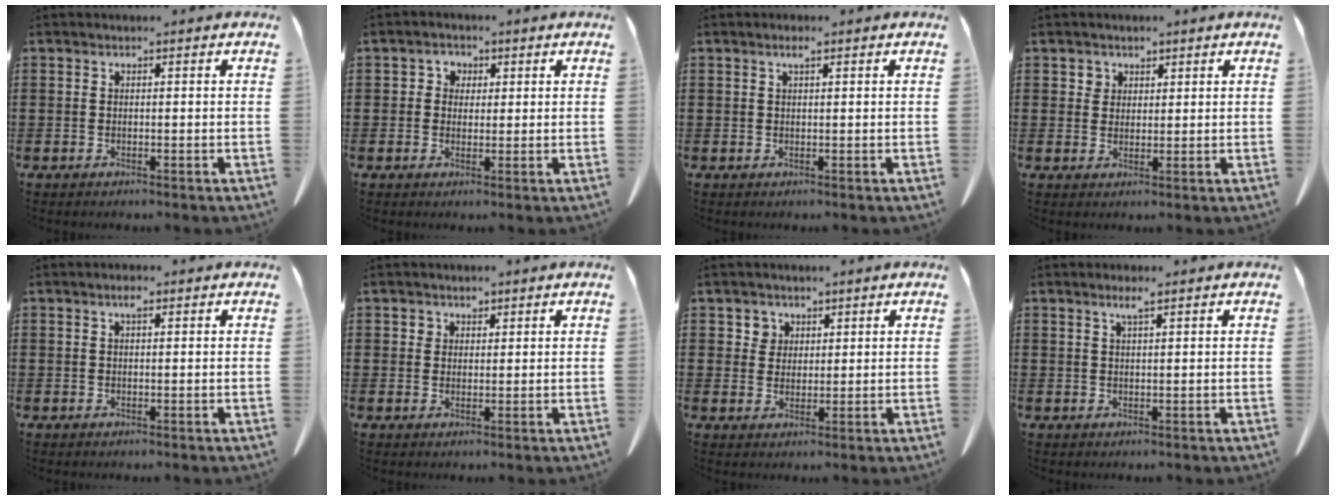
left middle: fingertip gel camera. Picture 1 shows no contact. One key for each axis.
{"total": 2.1, "fx": 0.6, "fy": 1.9, "fz": 0.5, "tx": -0.021, "ty": 0.008, "tz": 0.008}
{"total": 1.4, "fx": 0.7, "fy": 0.3, "fz": 1.2, "tx": -0.024, "ty": 0.001, "tz": 0.011}
{"total": 2.6, "fx": 1.8, "fy": 1.9, "fz": 0.0, "tx": -0.004, "ty": 0.002, "tz": 0.033}
{"total": 1.7, "fx": 0.8, "fy": 0.6, "fz": 1.4, "tx": -0.031, "ty": 0.004, "tz": 0.014}
{"total": 1.9, "fx": 1.4, "fy": 1.3, "fz": 0.2, "tx": -0.001, "ty": 0.001, "tz": 0.025}
{"total": 2.8, "fx": 1.7, "fy": 2.2, "fz": 0.2, "tx": -0.007, "ty": 0.002, "tz": 0.030}
{"total": 2.1, "fx": 1.4, "fy": 0.2, "fz": 1.5, "tx": -0.034, "ty": 0.000, "tz": 0.026}